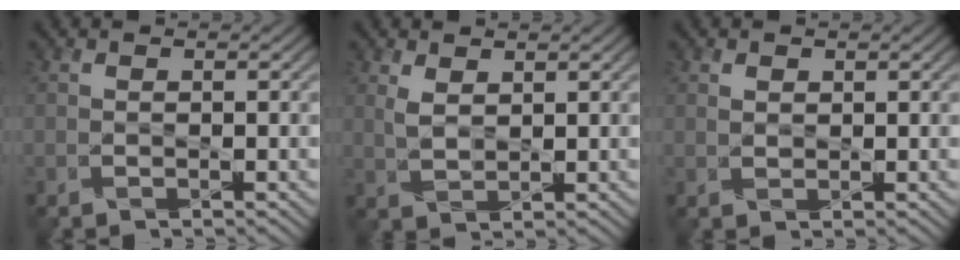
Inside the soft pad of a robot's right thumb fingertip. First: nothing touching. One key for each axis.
{"total": 2.7, "fx": 1.4, "fy": 1.4, "fz": 1.8, "tx": -0.049, "ty": -0.004, "tz": 0.032}
{"total": 1.0, "fx": 0.7, "fy": 0.7, "fz": 0.4, "tx": -0.013, "ty": -0.002, "tz": 0.015}